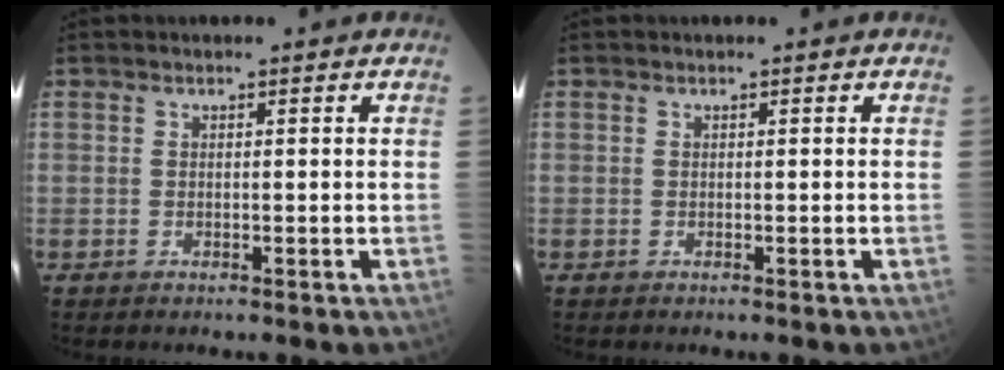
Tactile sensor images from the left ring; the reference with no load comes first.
{"total": 0.0}